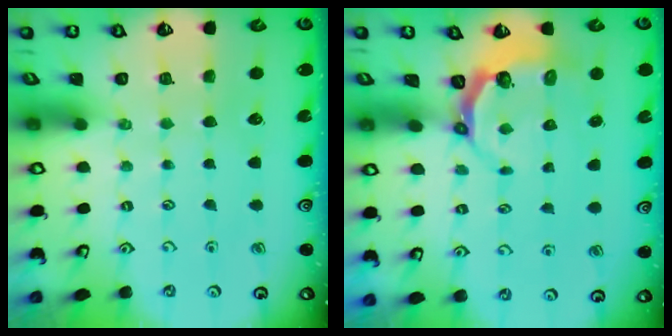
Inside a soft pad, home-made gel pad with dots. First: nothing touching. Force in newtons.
{"total": 4.8, "press": 3.7, "slide": 3.1}